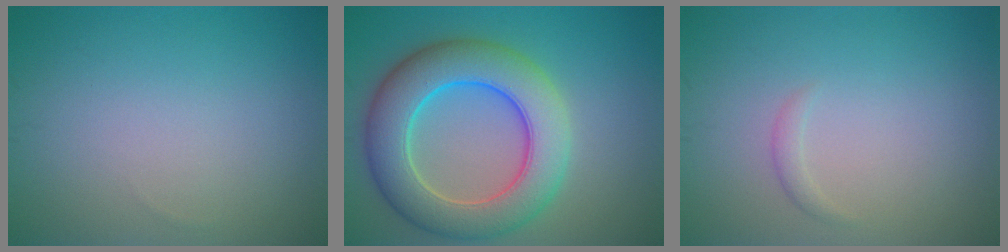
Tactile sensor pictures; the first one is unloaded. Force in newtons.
{"total": 9.3, "press": 9.3, "slide": 0.3}
{"total": 0.8, "press": 0.8, "slide": 0.1}